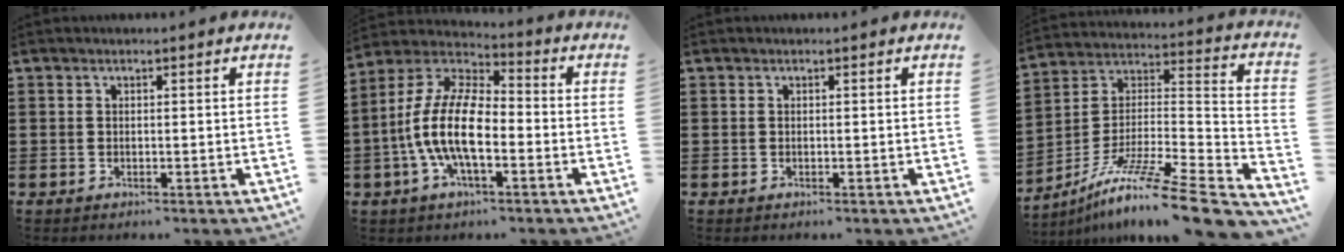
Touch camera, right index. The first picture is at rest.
{"total": 12.1, "force": [-3.1, 4.9, 10.6], "torque": [-0.258, -0.011, -0.068]}
{"total": 0.0}
{"total": 11.9, "force": [-8.8, 0.6, 7.9], "torque": [-0.132, 0.002, -0.162]}